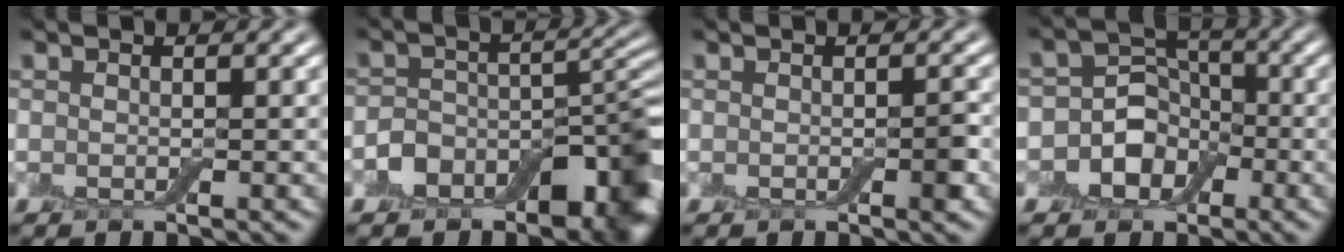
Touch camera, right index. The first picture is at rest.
{"total": 8.3, "force": [-5.1, 4.9, 4.4], "torque": [-0.051, -0.007, -0.088]}
{"total": 0.9, "force": [-0.4, 0.4, 0.7], "torque": [-0.010, 0.000, -0.005]}
{"total": 6.1, "force": [-1.9, 5.1, 2.6], "torque": [-0.016, 0.012, -0.059]}